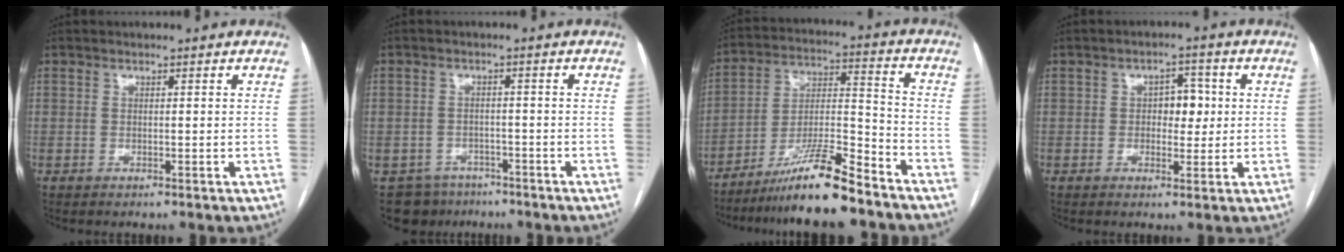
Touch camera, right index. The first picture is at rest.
{"total": 6.0, "force": [-4.2, 4.3, -0.2], "torque": [0.010, 0.013, -0.059]}
{"total": 13.6, "force": [-11.0, 0.5, 8.0], "torque": [-0.140, -0.005, -0.192]}
{"total": 4.4, "force": [0.4, 2.7, 3.5], "torque": [-0.048, 0.011, 0.007]}